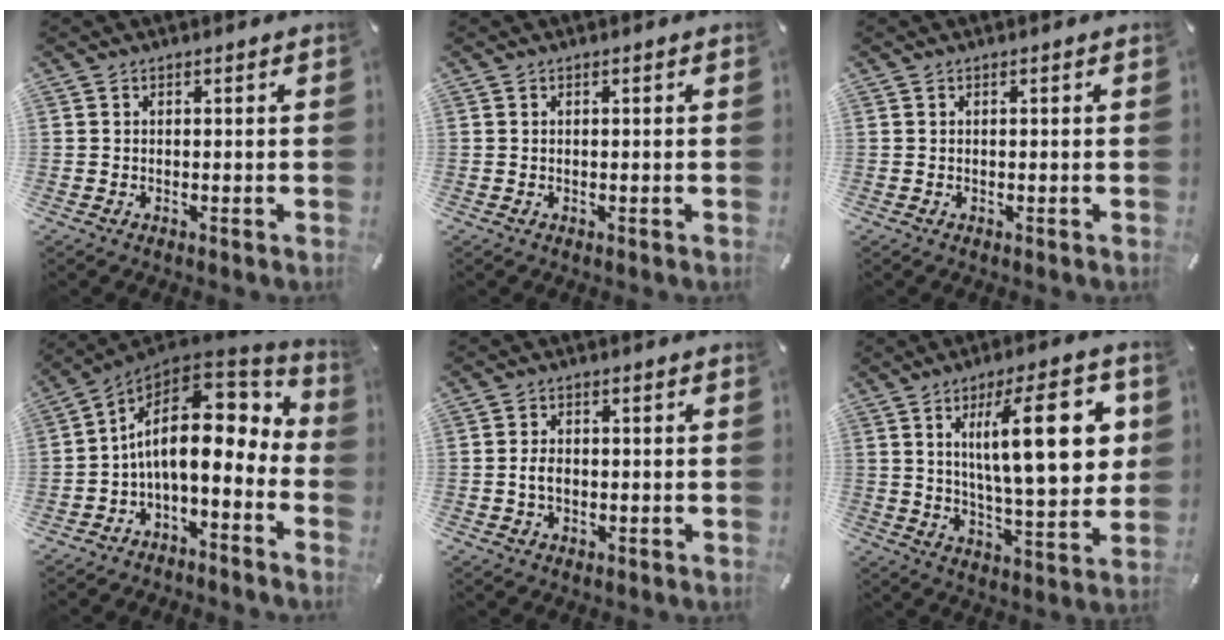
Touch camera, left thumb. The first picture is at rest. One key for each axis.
{"total": 0.0}
{"total": 0.0}
{"total": 16.5, "fx": 1.9, "fy": 9.0, "fz": 13.8, "tx": -0.243, "ty": -0.026, "tz": 0.032}
{"total": 3.5, "fx": -0.3, "fy": 2.5, "fz": 2.4, "tx": -0.053, "ty": 0.002, "tz": -0.007}
{"total": 23.2, "fx": 6.3, "fy": 7.8, "fz": 21.0, "tx": -0.328, "ty": -0.011, "tz": 0.081}